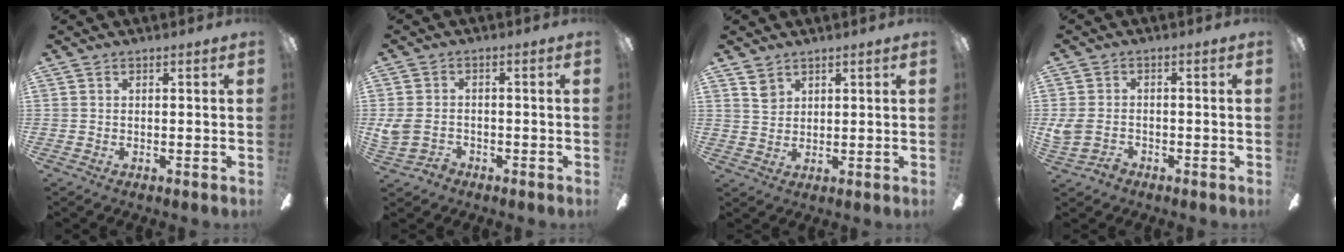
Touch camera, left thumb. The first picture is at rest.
{"total": 5.7, "force": [-2.2, 4.1, 3.3], "torque": [-0.081, 0.010, -0.040]}
{"total": 3.6, "force": [2.5, 2.4, 0.9], "torque": [-0.006, -0.006, 0.046]}
{"total": 4.7, "force": [-2.1, 3.2, 2.7], "torque": [-0.071, 0.003, -0.042]}